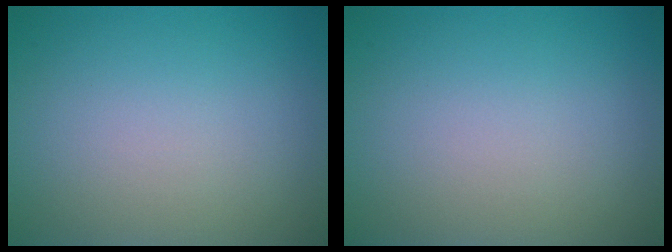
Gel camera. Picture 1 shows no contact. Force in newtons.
{"total": 0.0}